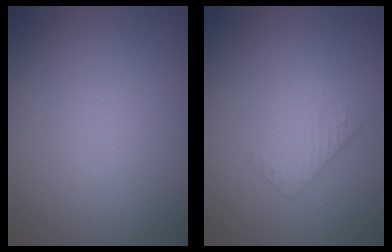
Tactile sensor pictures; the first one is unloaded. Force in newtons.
{"total": 1.6, "press": 1.6, "slide": 0.4}